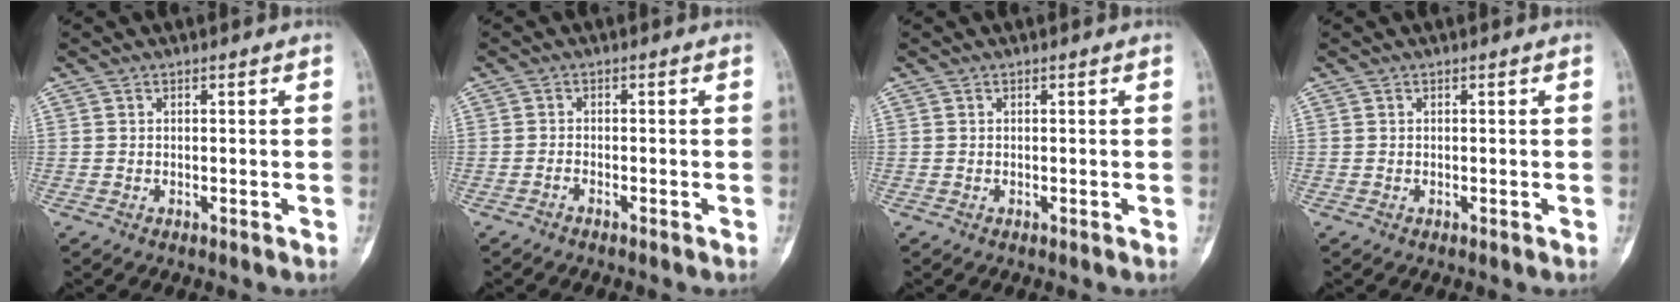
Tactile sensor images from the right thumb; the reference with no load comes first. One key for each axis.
{"total": 0.7, "fx": -0.7, "fy": 0.2, "fz": 0.2, "tx": -0.005, "ty": 0.008, "tz": -0.014}
{"total": 0.0}
{"total": 0.0}